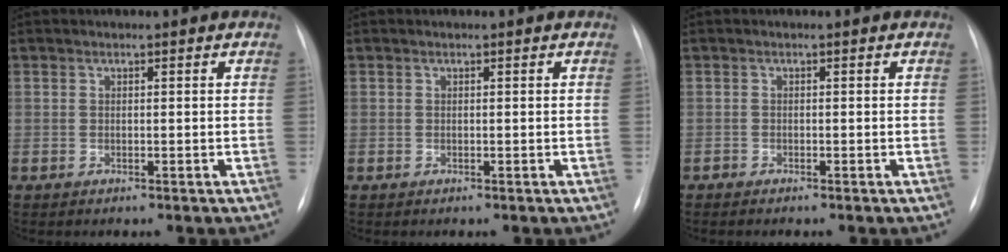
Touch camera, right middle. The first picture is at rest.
{"total": 0.0}
{"total": 0.7, "force": [-0.7, 0.0, 0.3], "torque": [-0.006, -0.003, -0.011]}